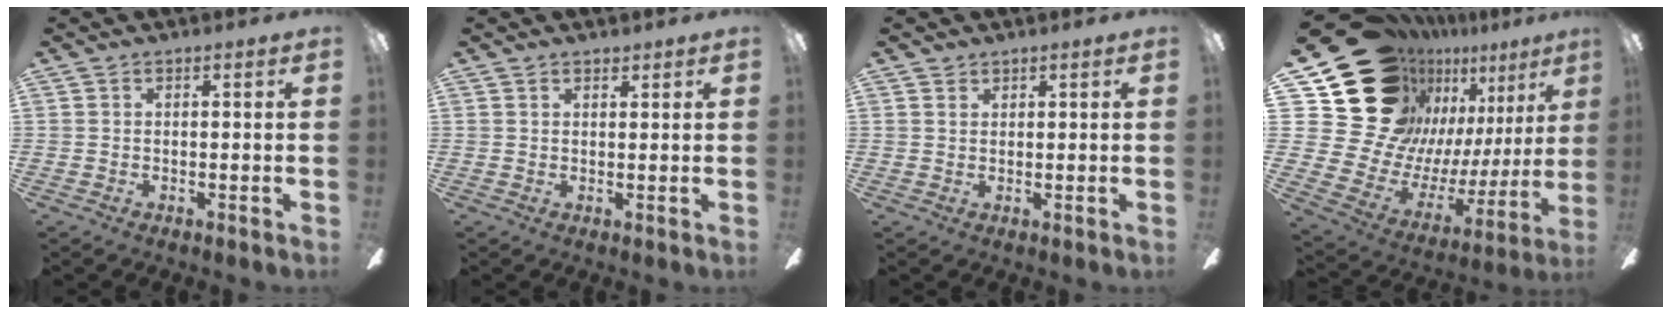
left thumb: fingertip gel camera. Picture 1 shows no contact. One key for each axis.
{"total": 1.6, "fx": 1.3, "fy": 0.8, "fz": 0.2, "tx": 0.004, "ty": -0.003, "tz": 0.023}
{"total": 1.2, "fx": 1.0, "fy": 0.6, "fz": 0.1, "tx": -0.002, "ty": 0.000, "tz": 0.020}
{"total": 25.3, "fx": 15.7, "fy": 16.4, "fz": 11.0, "tx": -0.203, "ty": -0.117, "tz": 0.321}